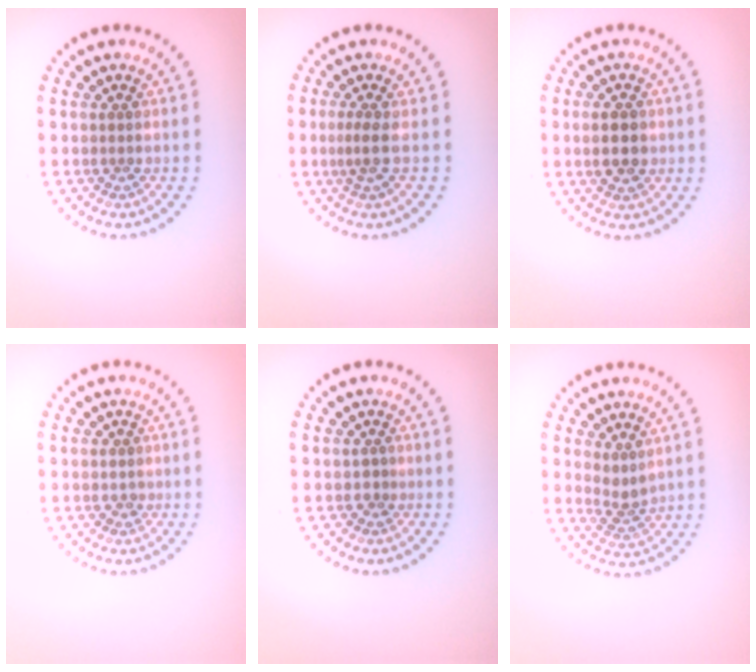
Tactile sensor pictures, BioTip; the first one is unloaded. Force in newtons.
{"total": 1.8, "press": 1.3, "slide": 1.2}
{"total": 3.0, "press": 3.0, "slide": 0.2}
{"total": 0.7, "press": 0.5, "slide": 0.5}
{"total": 0.8, "press": 0.7, "slide": 0.4}
{"total": 2.1, "press": 1.6, "slide": 1.4}